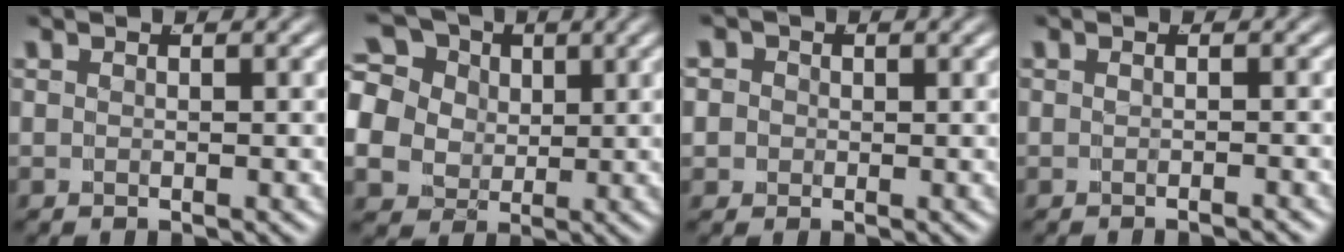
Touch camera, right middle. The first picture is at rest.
{"total": 11.4, "force": [1.7, 9.7, 5.7], "torque": [-0.133, -0.027, 0.029]}
{"total": 4.3, "force": [0.1, 4.1, 1.3], "torque": [-0.035, -0.005, -0.006]}
{"total": 0.9, "force": [-0.8, -0.1, 0.3], "torque": [-0.006, -0.003, -0.010]}